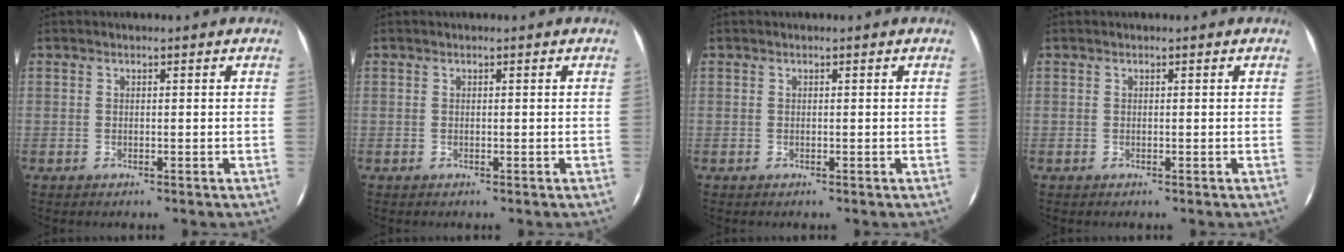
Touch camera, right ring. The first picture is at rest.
{"total": 0.0}
{"total": 0.0}
{"total": 0.0}